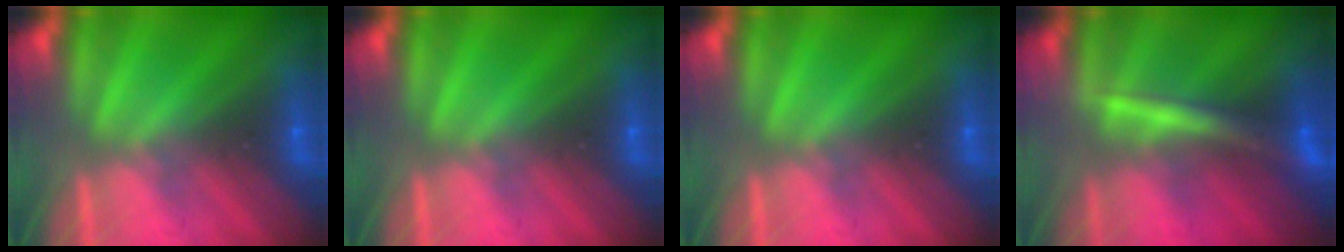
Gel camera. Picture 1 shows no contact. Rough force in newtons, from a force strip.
{"total": 0.0}
{"total": 0.0}
{"total": 2.4}